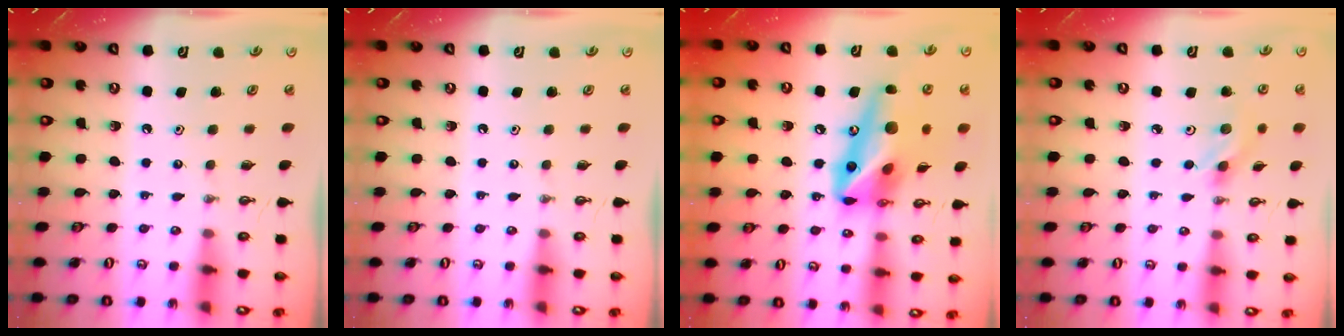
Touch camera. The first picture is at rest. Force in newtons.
{"total": 0.0}
{"total": 19.3, "press": 19.0, "slide": 3.2}
{"total": 3.4, "press": 3.2, "slide": 1.0}